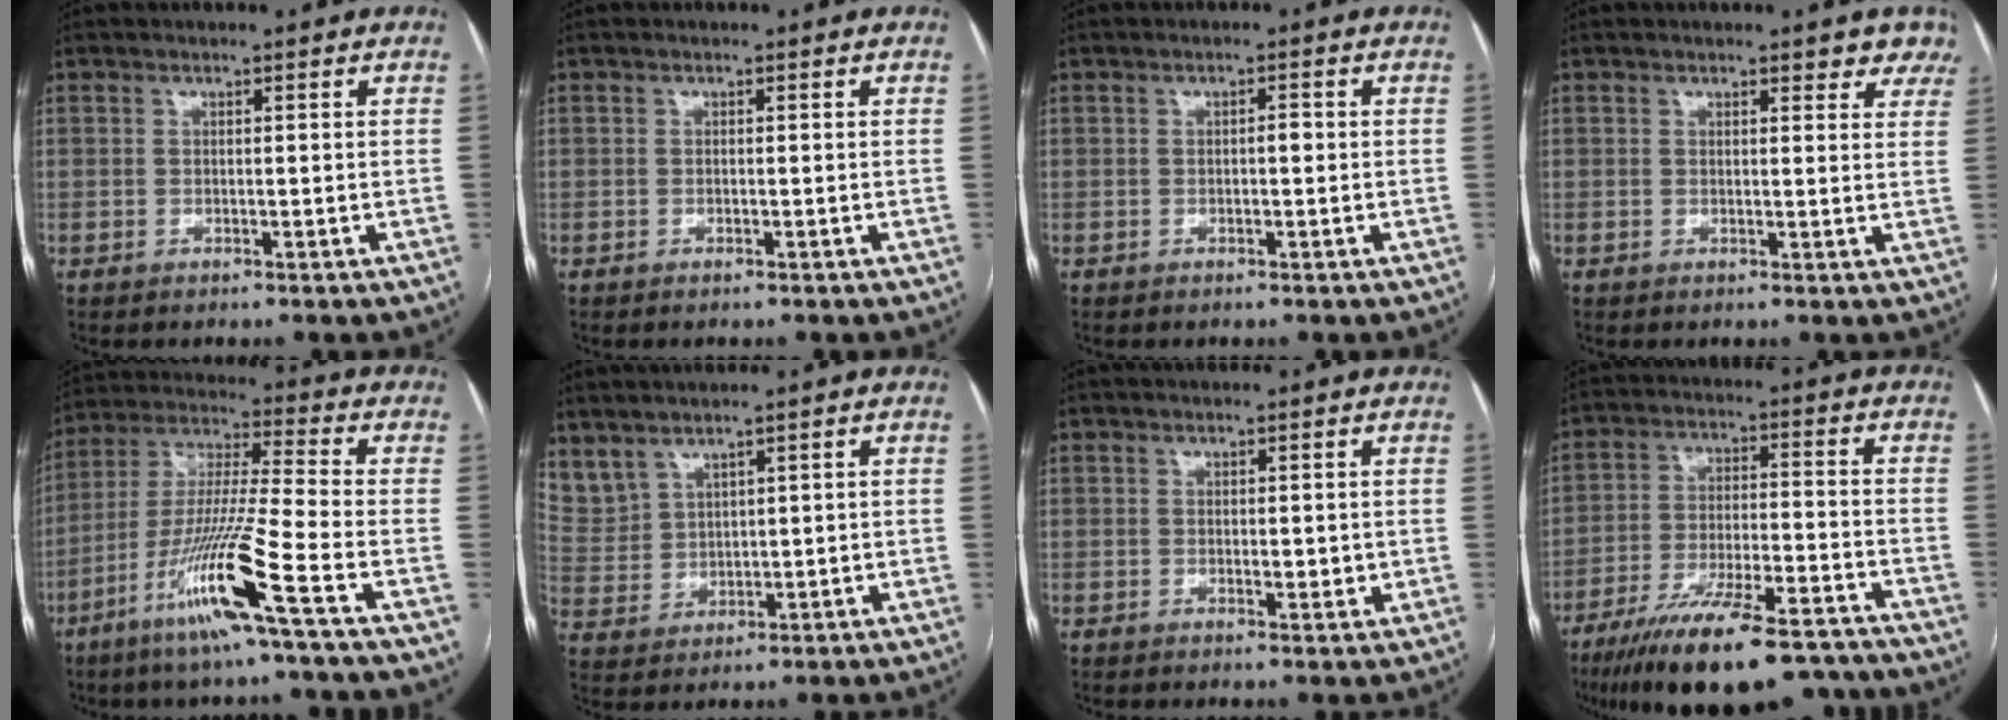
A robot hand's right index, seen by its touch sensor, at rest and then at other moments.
{"total": 0.0}
{"total": 1.2, "force": [-0.1, 0.4, 1.1], "torque": [-0.015, 0.004, -0.003]}
{"total": 5.0, "force": [4.3, 1.7, 1.7], "torque": [0.003, -0.009, 0.031]}
{"total": 14.5, "force": [-7.5, -1.5, 12.4], "torque": [-0.250, -0.025, -0.146]}
{"total": 7.9, "force": [6.0, 4.6, 2.1], "torque": [-0.071, 0.016, 0.147]}
{"total": 1.9, "force": [-0.1, 1.0, 1.6], "torque": [-0.019, -0.003, 0.001]}
{"total": 20.8, "force": [-16.4, 4.3, 12.0], "torque": [-0.168, -0.002, -0.258]}